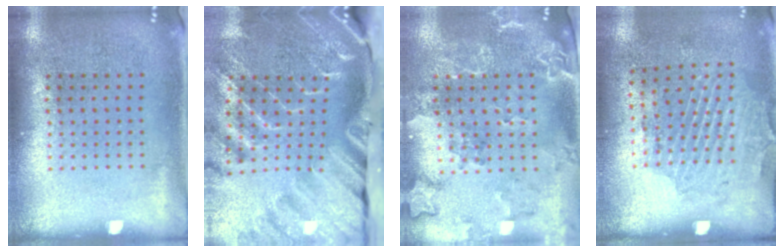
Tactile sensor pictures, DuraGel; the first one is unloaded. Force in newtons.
{"total": 4.6, "press": 3.4, "slide": 3.1}
{"total": 2.1, "press": 2.0, "slide": 0.7}
{"total": 1.8, "press": 1.1, "slide": 1.4}